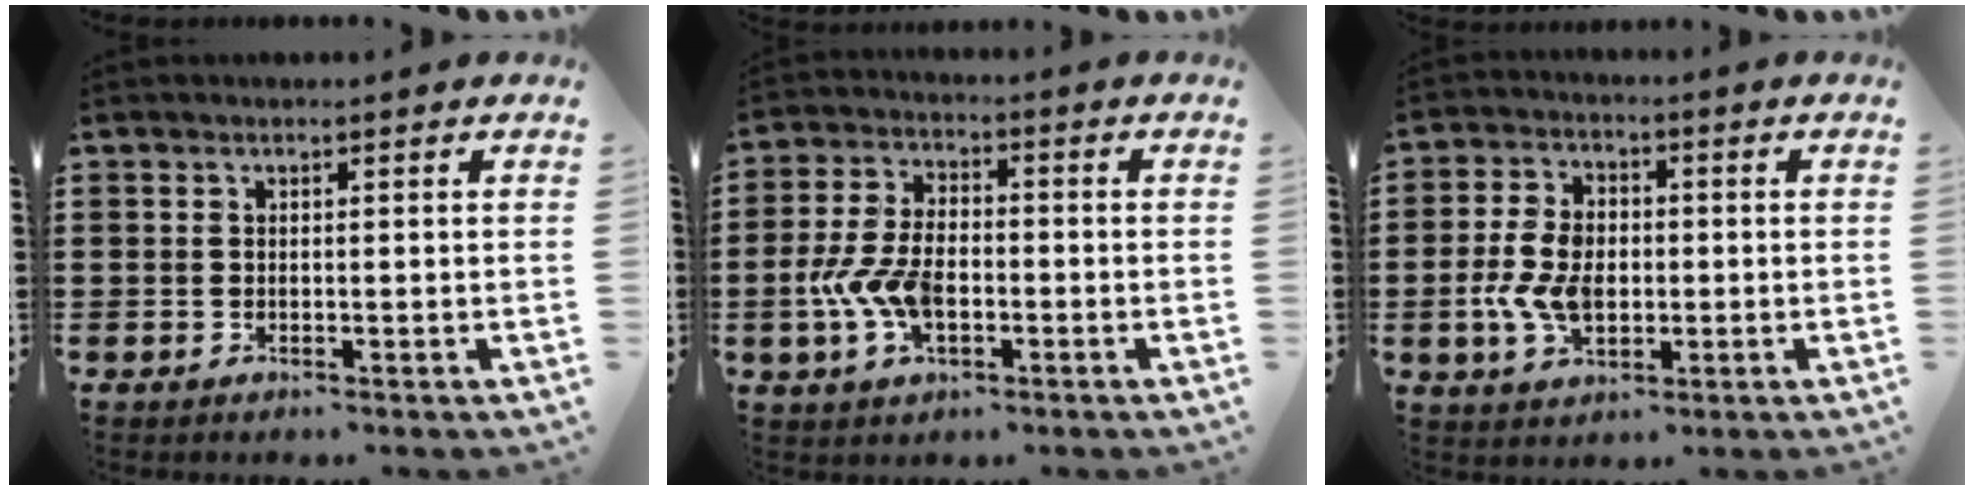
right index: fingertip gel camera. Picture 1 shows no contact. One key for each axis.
{"total": 8.0, "fx": -2.1, "fy": 4.5, "fz": 6.3, "tx": -0.150, "ty": 0.002, "tz": -0.043}
{"total": 7.7, "fx": -1.2, "fy": 5.1, "fz": 5.6, "tx": -0.130, "ty": 0.006, "tz": -0.025}